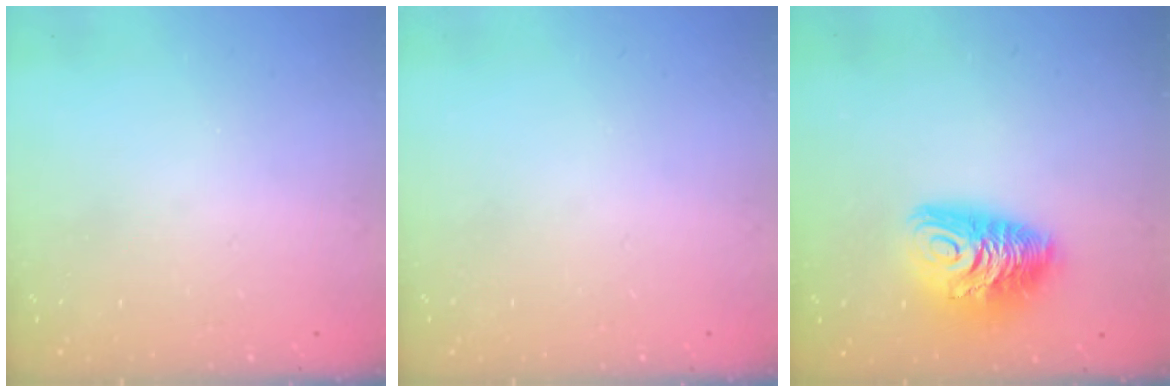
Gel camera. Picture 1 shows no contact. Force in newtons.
{"total": 0.0}
{"total": 12.0, "press": 11.9, "slide": 1.2}